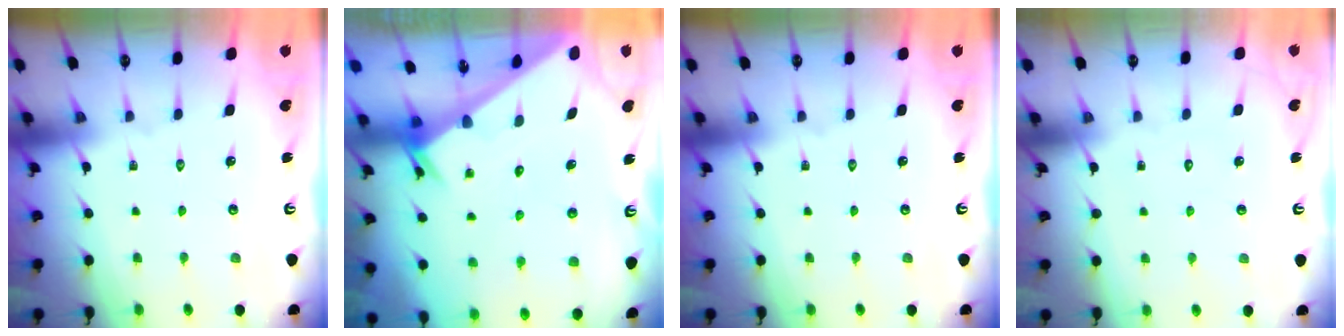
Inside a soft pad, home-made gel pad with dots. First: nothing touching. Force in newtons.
{"total": 3.5, "press": 3.5, "slide": 0.3}
{"total": 0.0}
{"total": 1.6, "press": 1.6, "slide": 0.0}